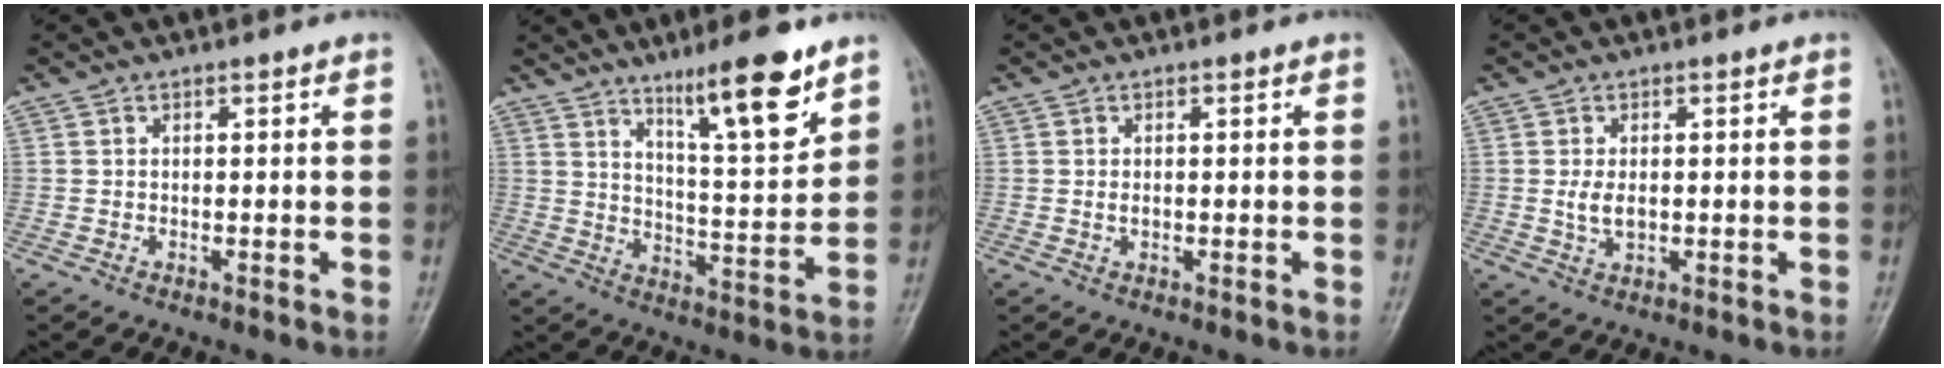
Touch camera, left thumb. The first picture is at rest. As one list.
[{"total": 13.0, "force": [8.7, 2.5, 9.4], "torque": [-0.130, -0.060, 0.145]}, {"total": 0.9, "force": [0.1, 0.6, 0.7], "torque": [-0.012, 0.000, 0.002]}, {"total": 3.3, "force": [0.1, 1.9, 2.7], "torque": [-0.052, -0.005, 0.005]}]